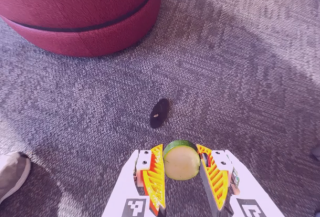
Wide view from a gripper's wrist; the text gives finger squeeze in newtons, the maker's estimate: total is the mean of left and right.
{"total": 9.6, "left": 9.6, "right": 9.6}